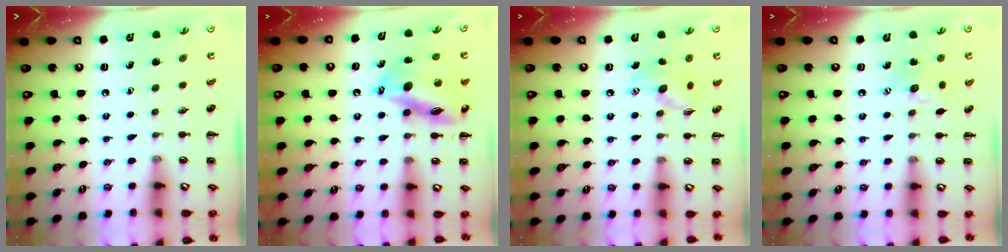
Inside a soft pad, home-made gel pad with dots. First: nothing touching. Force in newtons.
{"total": 15.0, "press": 14.6, "slide": 3.4}
{"total": 8.6, "press": 8.6, "slide": 0.6}
{"total": 7.8, "press": 7.7, "slide": 1.1}